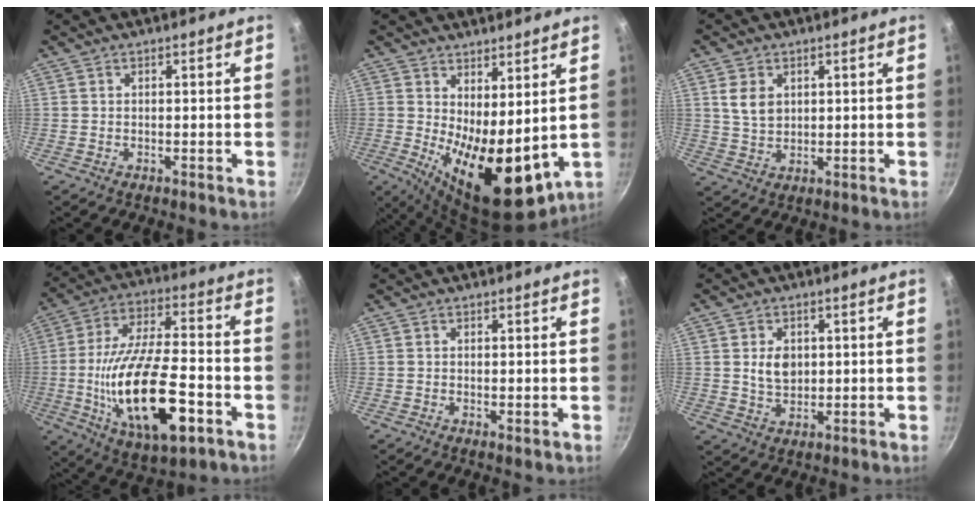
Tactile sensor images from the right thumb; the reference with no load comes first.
{"total": 14.8, "force": [0.9, 6.3, 13.4], "torque": [-0.177, -0.026, 0.032]}
{"total": 5.3, "force": [1.6, 3.8, 3.3], "torque": [-0.052, -0.007, 0.035]}
{"total": 22.8, "force": [-6.3, 9.1, 19.9], "torque": [-0.356, 0.018, -0.104]}
{"total": 0.7, "force": [0.1, 0.2, 0.7], "torque": [-0.010, -0.005, 0.000]}
{"total": 5.3, "force": [1.0, 3.8, 3.5], "torque": [-0.045, -0.010, 0.020]}